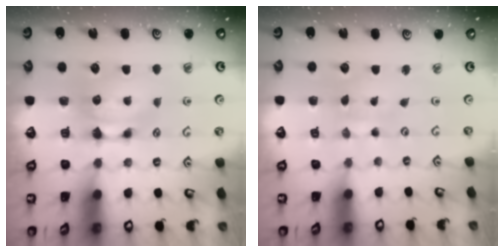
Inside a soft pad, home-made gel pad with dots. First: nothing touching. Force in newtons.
{"total": 4.3, "press": 4.3, "slide": 0.2}